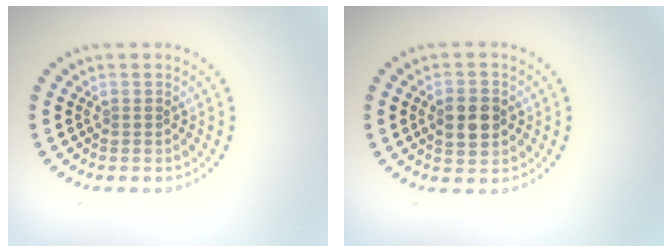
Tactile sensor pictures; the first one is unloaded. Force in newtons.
{"total": 3.7, "press": 3.7, "slide": 0.1}